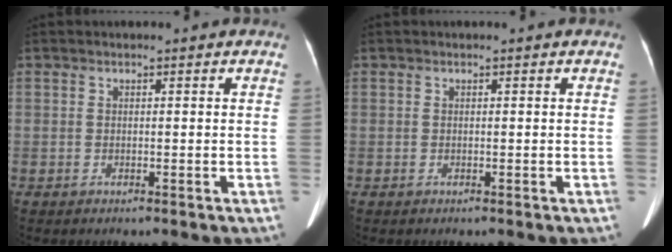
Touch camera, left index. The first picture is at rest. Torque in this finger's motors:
{"motor_torque": [0.00, 0.00, 0.01, 0.00]}